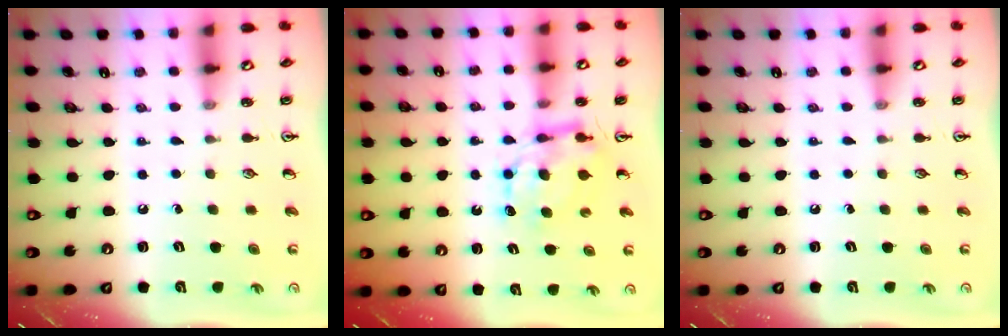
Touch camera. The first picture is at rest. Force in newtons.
{"total": 7.0, "press": 6.9, "slide": 0.6}
{"total": 0.0}